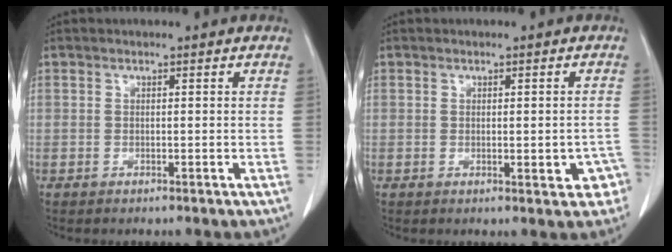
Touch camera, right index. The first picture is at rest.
{"total": 3.9, "force": [-1.2, 1.5, 3.3], "torque": [-0.032, 0.004, -0.010]}